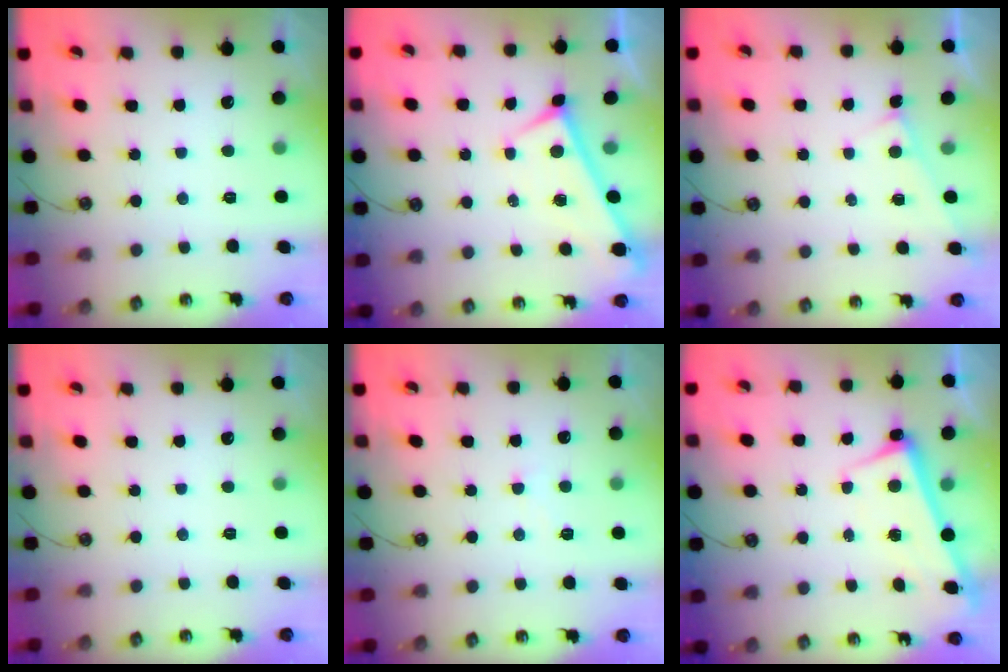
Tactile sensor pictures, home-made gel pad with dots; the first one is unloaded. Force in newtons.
{"total": 0.0}
{"total": 2.3, "press": 2.3, "slide": 0.1}
{"total": 0.0}
{"total": 0.5, "press": 0.0, "slide": 0.5}
{"total": 2.7, "press": 2.6, "slide": 0.5}